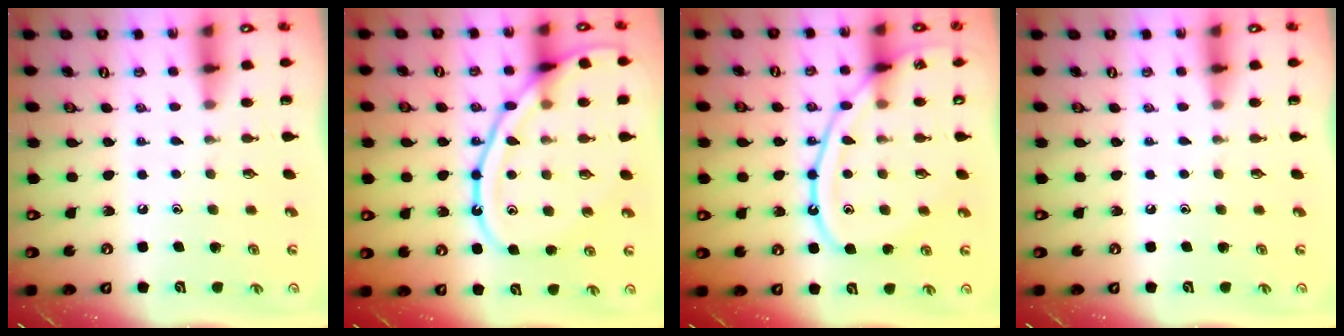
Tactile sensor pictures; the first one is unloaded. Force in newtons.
{"total": 16.3, "press": 16.3, "slide": 1.3}
{"total": 14.9, "press": 14.9, "slide": 1.4}
{"total": 0.0}